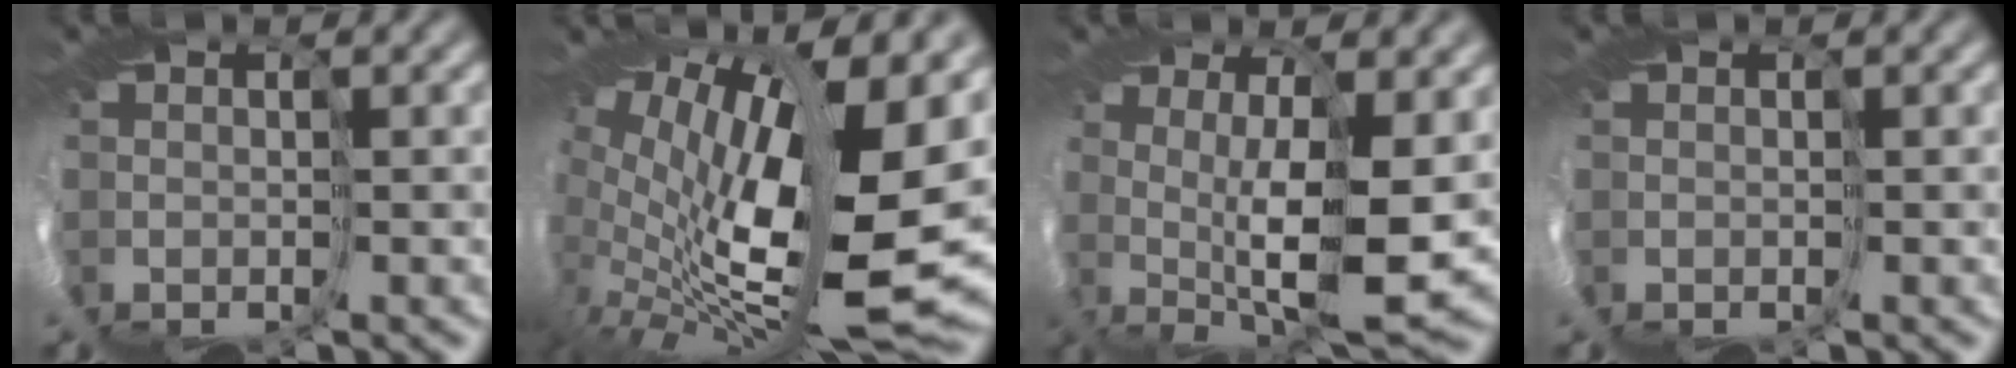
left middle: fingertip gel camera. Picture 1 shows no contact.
{"total": 13.8, "force": [2.9, 4.3, 12.8], "torque": [-0.250, -0.017, 0.055]}
{"total": 5.6, "force": [1.4, -0.2, 5.4], "torque": [-0.113, -0.013, 0.026]}
{"total": 0.0}